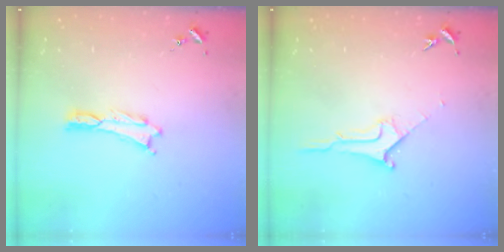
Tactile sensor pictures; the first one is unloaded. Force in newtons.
{"total": 1.8, "press": 1.7, "slide": 0.2}